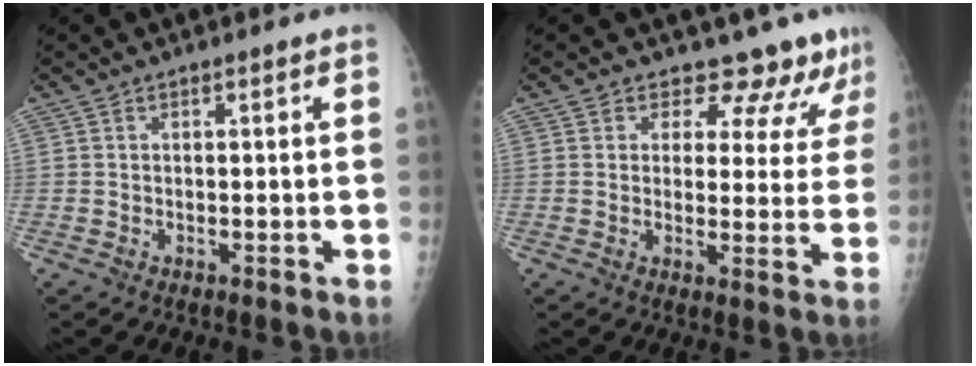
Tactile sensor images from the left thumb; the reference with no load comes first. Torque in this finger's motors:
{"motor_torque": [0.28, 0.36, -0.05, -0.26, 0.03]}